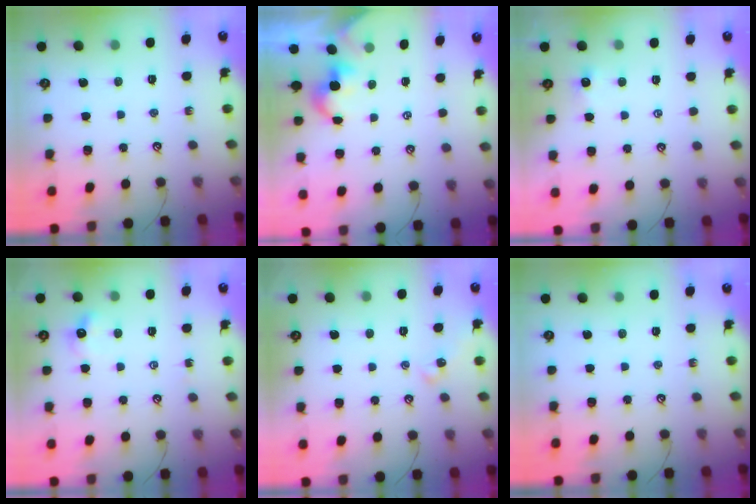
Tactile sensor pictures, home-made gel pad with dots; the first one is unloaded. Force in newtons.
{"total": 3.2, "press": 3.2, "slide": 0.2}
{"total": 0.8, "press": 0.8, "slide": 0.3}
{"total": 2.8, "press": 2.7, "slide": 0.6}
{"total": 1.8, "press": 1.7, "slide": 0.5}
{"total": 0.0}